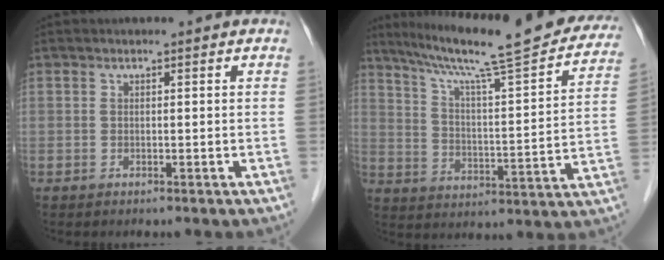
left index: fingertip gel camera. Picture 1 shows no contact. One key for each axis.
{"total": 25.7, "fx": 21.6, "fy": 2.5, "fz": 13.7, "tx": -0.215, "ty": -0.014, "tz": 0.294}